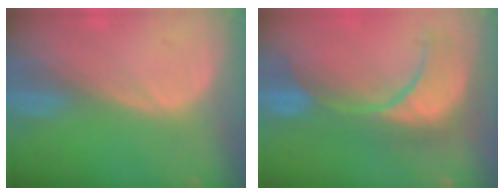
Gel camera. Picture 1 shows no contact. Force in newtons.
{"total": 10.0, "press": 9.6, "slide": 2.5}